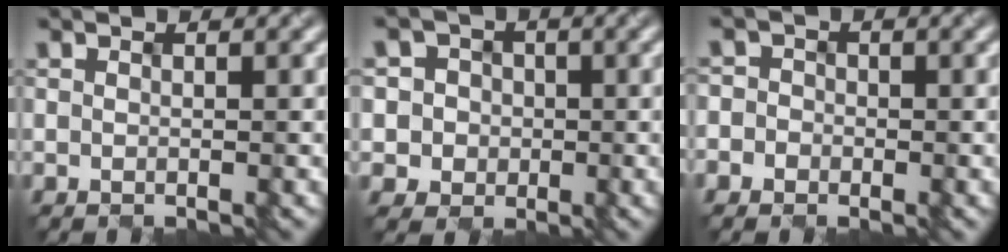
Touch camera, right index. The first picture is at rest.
{"total": 3.2, "force": [-0.3, 3.2, 0.2], "torque": [0.002, 0.011, -0.003]}
{"total": 1.8, "force": [-0.9, 1.5, -0.3], "torque": [0.023, 0.000, -0.029]}